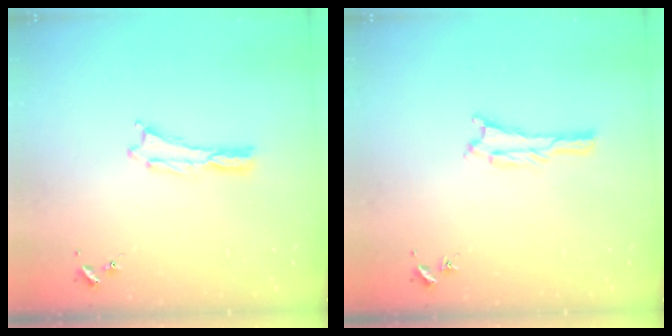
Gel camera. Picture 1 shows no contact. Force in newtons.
{"total": 0.6, "press": 0.6, "slide": 0.1}